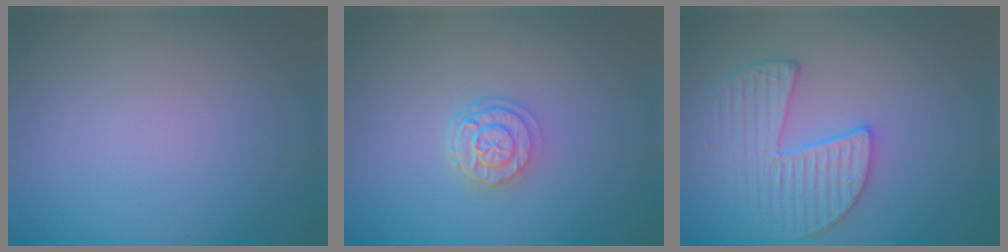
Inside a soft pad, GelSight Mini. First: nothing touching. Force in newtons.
{"total": 2.7, "press": 2.2, "slide": 1.6}
{"total": 3.6, "press": 3.5, "slide": 0.6}